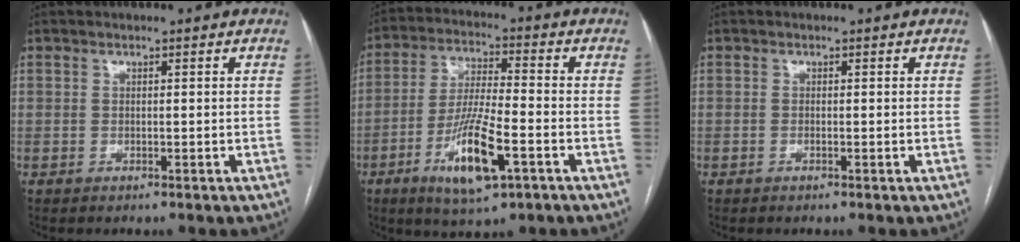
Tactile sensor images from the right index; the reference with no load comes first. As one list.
[{"total": 12.0, "force": [-5.1, 2.1, 10.7], "torque": [-0.207, -0.015, -0.088]}, {"total": 0.0}]